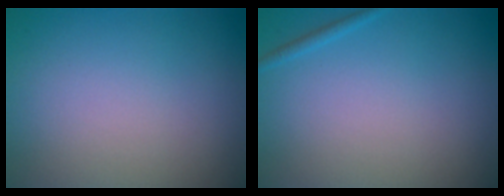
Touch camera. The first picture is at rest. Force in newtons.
{"total": 0.6, "press": 0.6, "slide": 0.1}